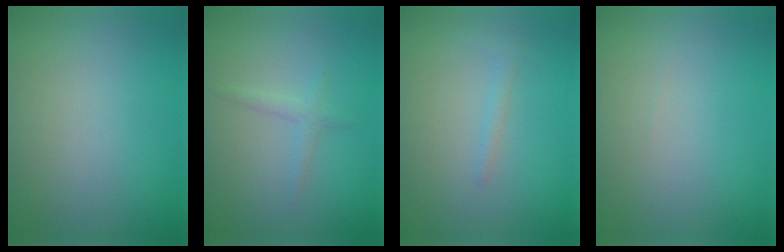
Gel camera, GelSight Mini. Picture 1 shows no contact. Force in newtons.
{"total": 1.1, "press": 1.1, "slide": 0.1}
{"total": 0.9, "press": 0.9, "slide": 0.1}
{"total": 0.0}